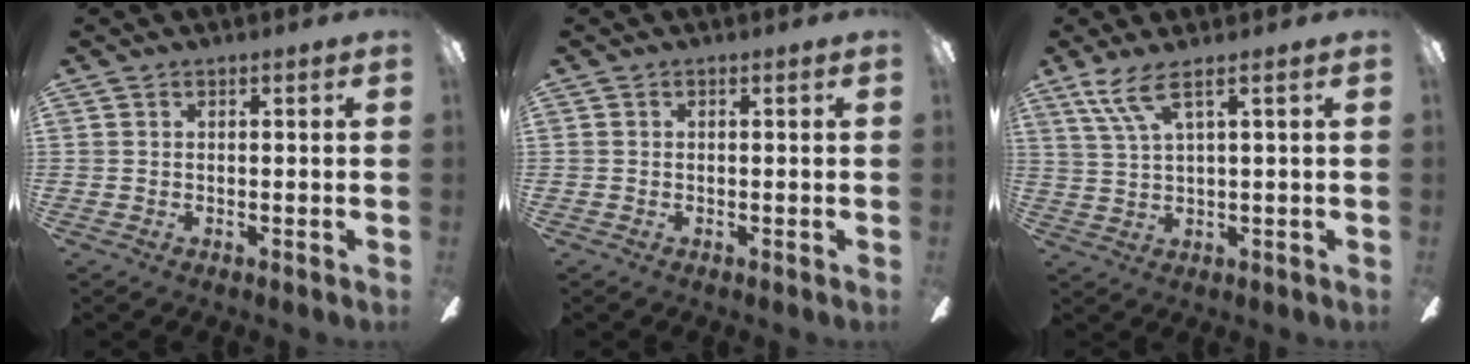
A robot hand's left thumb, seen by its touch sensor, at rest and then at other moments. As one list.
[{"total": 0.0}, {"total": 7.2, "force": [4.1, 1.5, 5.7], "torque": [-0.118, -0.002, 0.075]}]